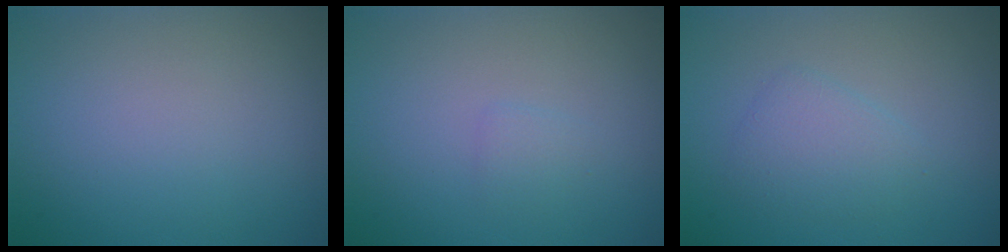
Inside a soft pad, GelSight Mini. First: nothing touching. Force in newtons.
{"total": 0.8, "press": 0.8, "slide": 0.0}
{"total": 2.2, "press": 2.2, "slide": 0.0}